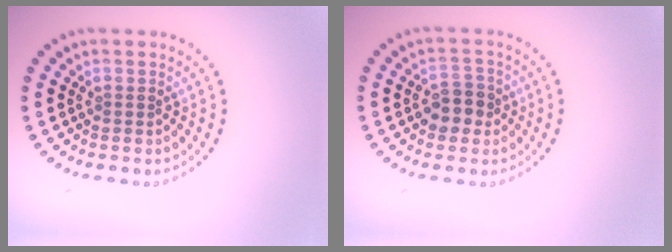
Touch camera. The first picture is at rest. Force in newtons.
{"total": 2.6, "press": 2.5, "slide": 0.8}